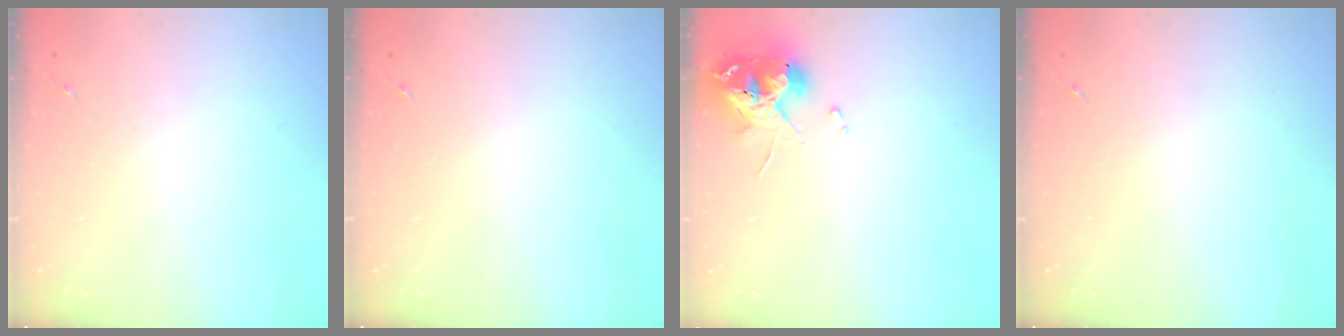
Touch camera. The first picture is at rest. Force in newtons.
{"total": 0.0}
{"total": 10.3, "press": 10.3, "slide": 1.3}
{"total": 0.0}